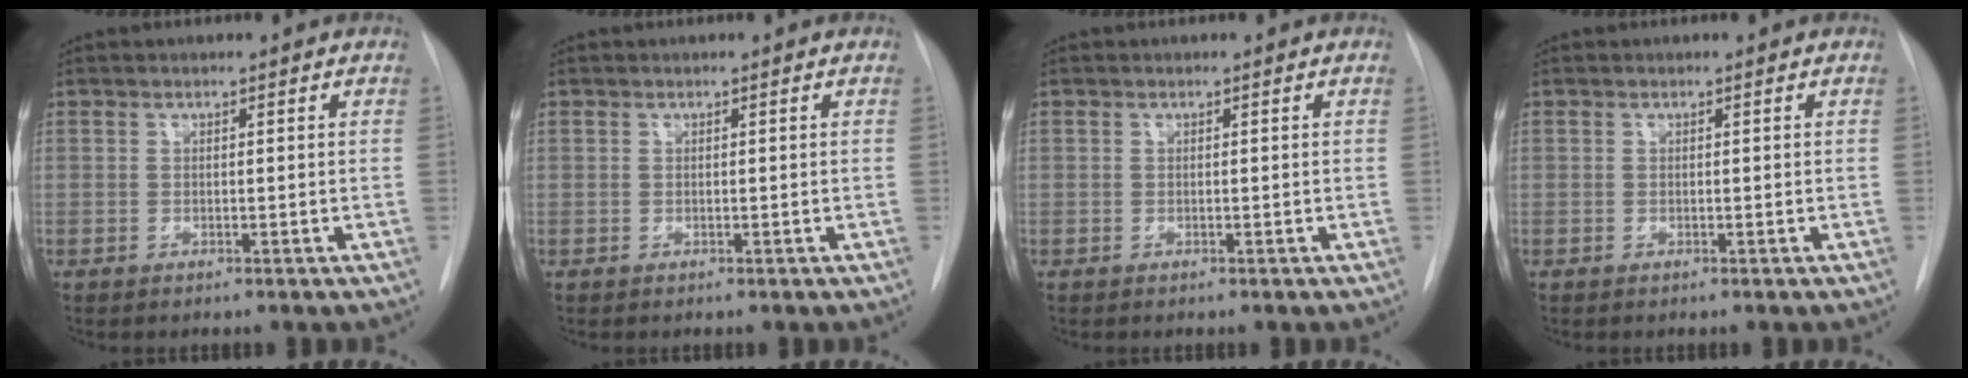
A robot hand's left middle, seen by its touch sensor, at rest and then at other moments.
{"total": 0.0}
{"total": 0.0}
{"total": 0.0}